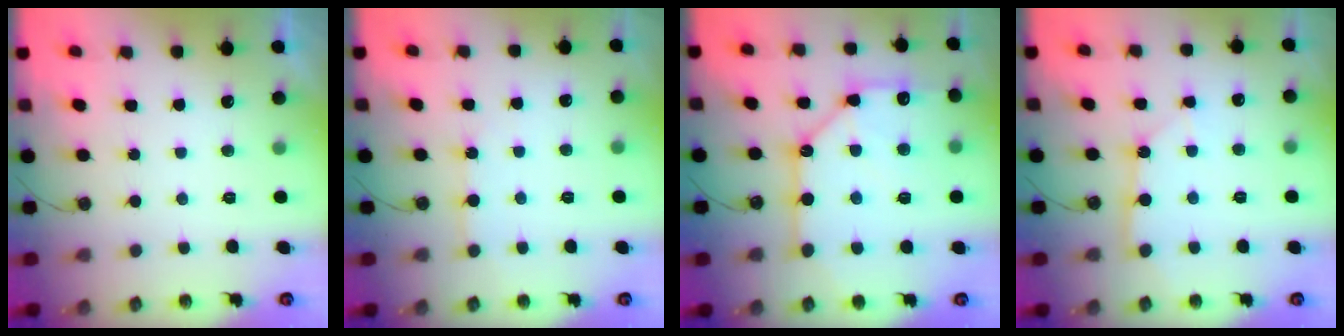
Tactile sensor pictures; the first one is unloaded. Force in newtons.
{"total": 4.0, "press": 4.0, "slide": 0.5}
{"total": 16.2, "press": 16.1, "slide": 1.9}
{"total": 5.9, "press": 5.9, "slide": 0.5}